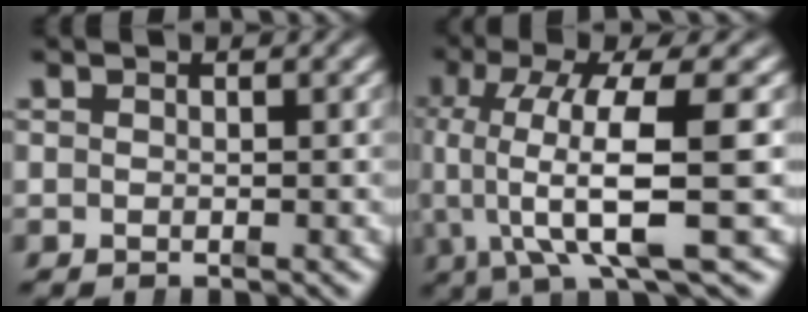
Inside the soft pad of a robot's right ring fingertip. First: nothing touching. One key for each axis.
{"total": 7.6, "fx": 1.1, "fy": 2.9, "fz": 6.9, "tx": -0.147, "ty": -0.018, "tz": 0.026}